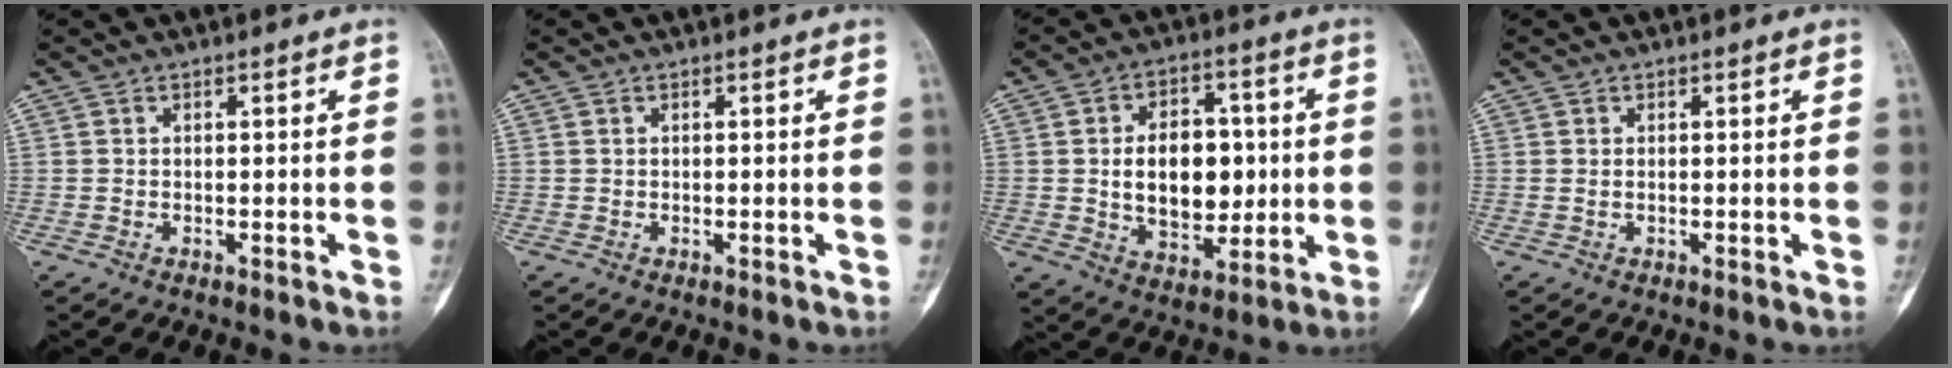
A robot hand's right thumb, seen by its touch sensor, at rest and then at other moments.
{"total": 0.0}
{"total": 14.3, "force": [0.3, 9.4, 10.8], "torque": [-0.124, 0.008, 0.016]}
{"total": 0.0}